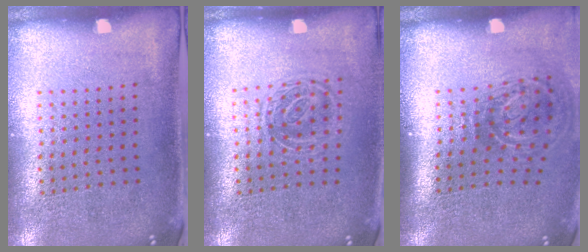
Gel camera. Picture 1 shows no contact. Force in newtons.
{"total": 1.3, "press": 1.1, "slide": 0.7}
{"total": 2.0, "press": 1.2, "slide": 1.6}